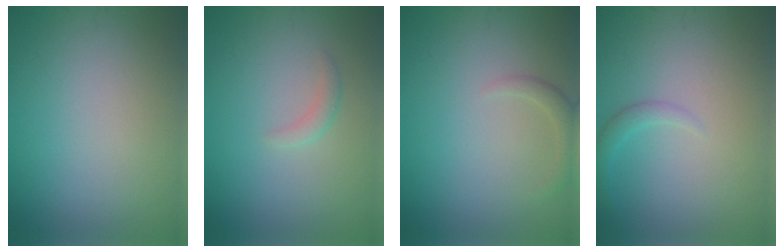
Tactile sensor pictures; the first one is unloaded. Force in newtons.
{"total": 1.0, "press": 1.0, "slide": 0.0}
{"total": 1.4, "press": 1.4, "slide": 0.1}
{"total": 1.4, "press": 1.4, "slide": 0.1}